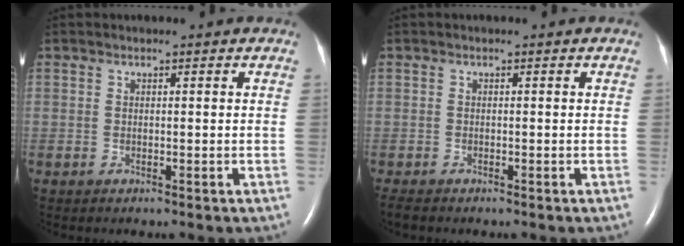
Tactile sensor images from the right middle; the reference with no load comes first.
{"total": 1.5, "force": [-1.3, 0.3, 0.7], "torque": [-0.019, -0.006, -0.020]}